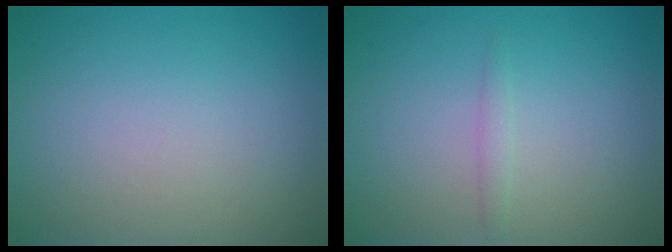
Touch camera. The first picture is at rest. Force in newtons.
{"total": 0.8, "press": 0.8, "slide": 0.0}